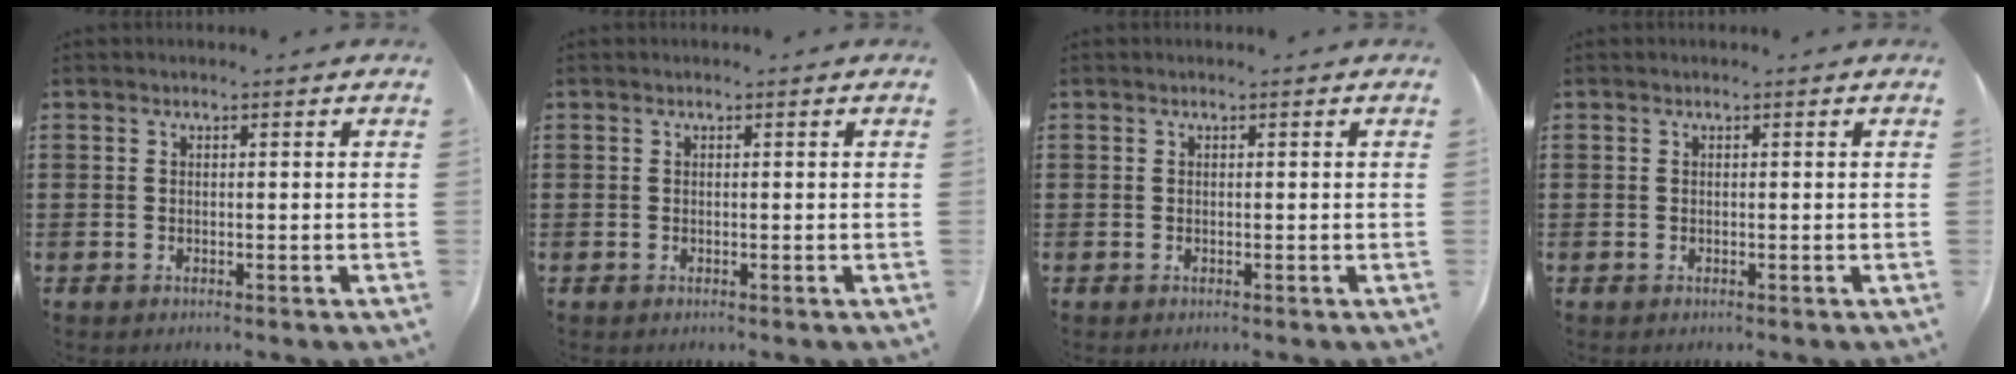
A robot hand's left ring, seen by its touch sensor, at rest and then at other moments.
{"total": 0.0}
{"total": 0.0}
{"total": 0.0}